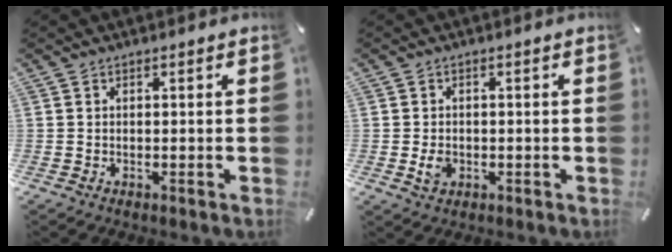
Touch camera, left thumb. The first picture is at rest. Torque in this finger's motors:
{"motor_torque": [0.09, 0.08, -0.04, 0.02, -0.01]}